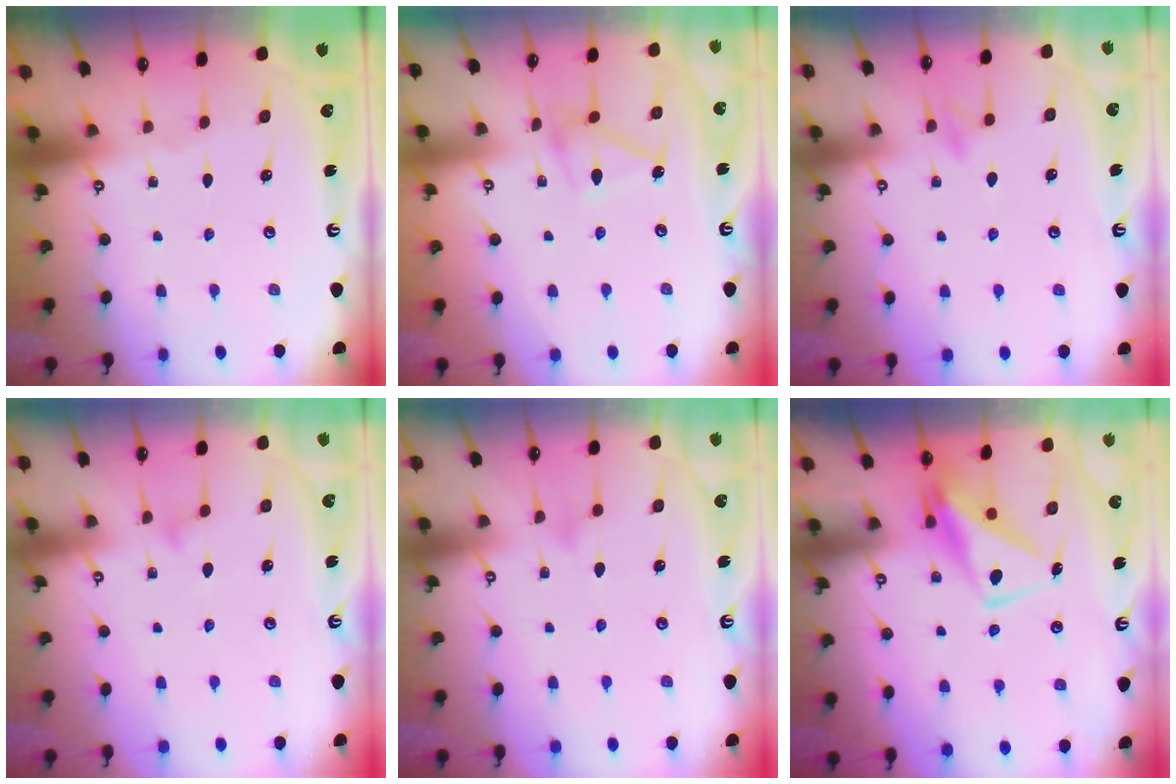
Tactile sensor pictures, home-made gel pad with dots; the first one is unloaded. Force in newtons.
{"total": 12.3, "press": 12.3, "slide": 0.2}
{"total": 7.6, "press": 7.5, "slide": 0.8}
{"total": 6.9, "press": 6.9, "slide": 0.5}
{"total": 5.9, "press": 5.9, "slide": 0.3}
{"total": 10.9, "press": 10.8, "slide": 1.6}